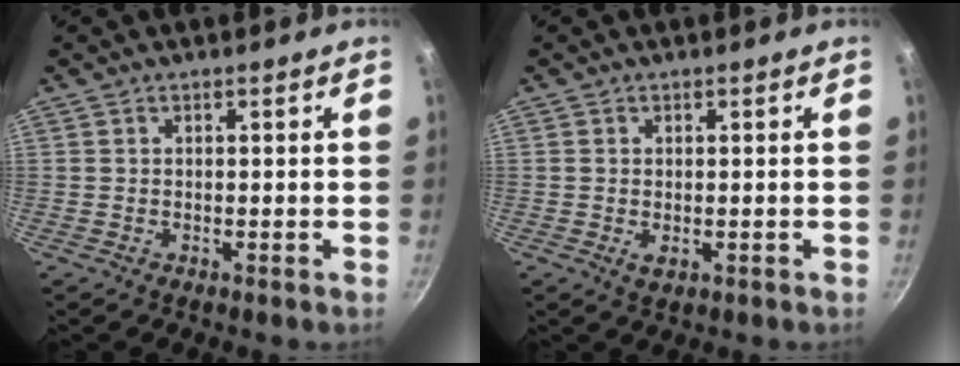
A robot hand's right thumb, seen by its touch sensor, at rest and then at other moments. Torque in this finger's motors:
{"motor_torque": [-0.56, -0.23, -0.21, 0.05, 0.01]}